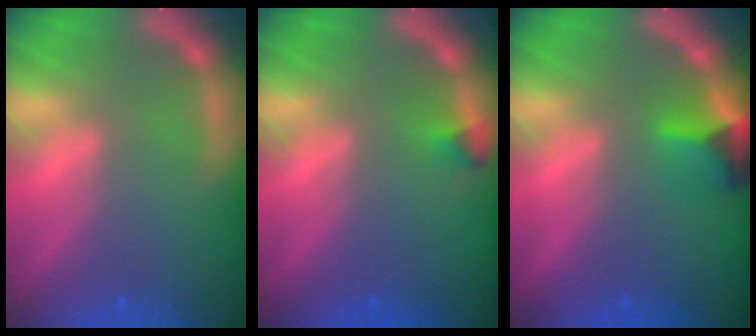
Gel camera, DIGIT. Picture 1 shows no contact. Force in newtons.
{"total": 0.9}
{"total": 3.4}